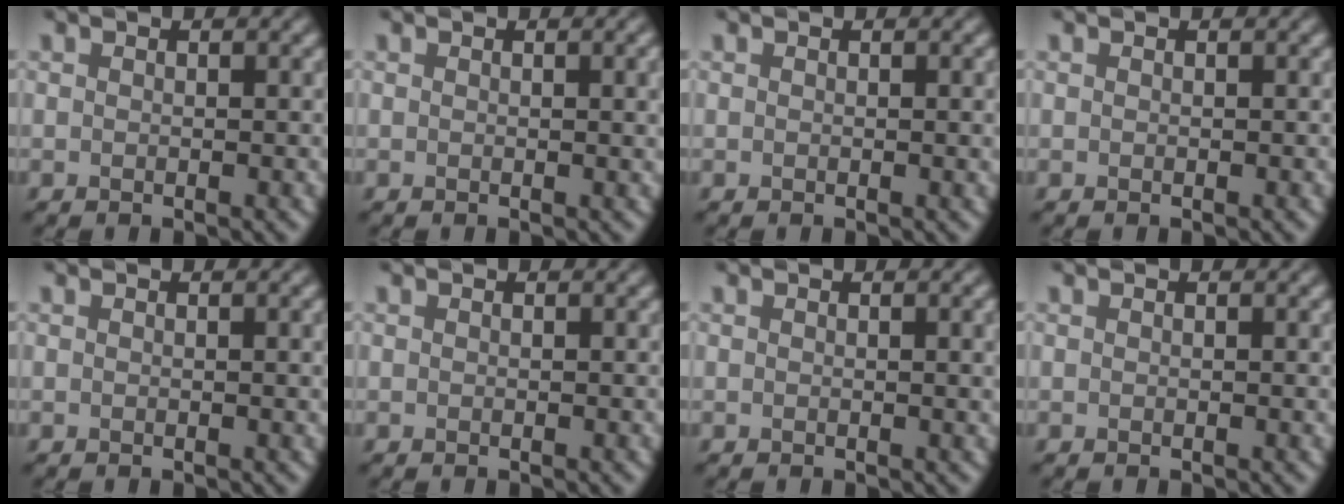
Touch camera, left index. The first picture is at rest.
{"total": 1.7, "force": [0.4, 0.5, 1.6], "torque": [-0.016, 0.003, 0.004]}
{"total": 0.7, "force": [0.1, 0.1, 0.7], "torque": [-0.007, 0.001, 0.000]}
{"total": 0.0}
{"total": 0.7, "force": [0.2, 0.1, 0.7], "torque": [-0.007, 0.002, 0.001]}
{"total": 0.0}
{"total": 1.4, "force": [0.3, 0.4, 1.4], "torque": [-0.014, 0.002, 0.002]}
{"total": 0.0}